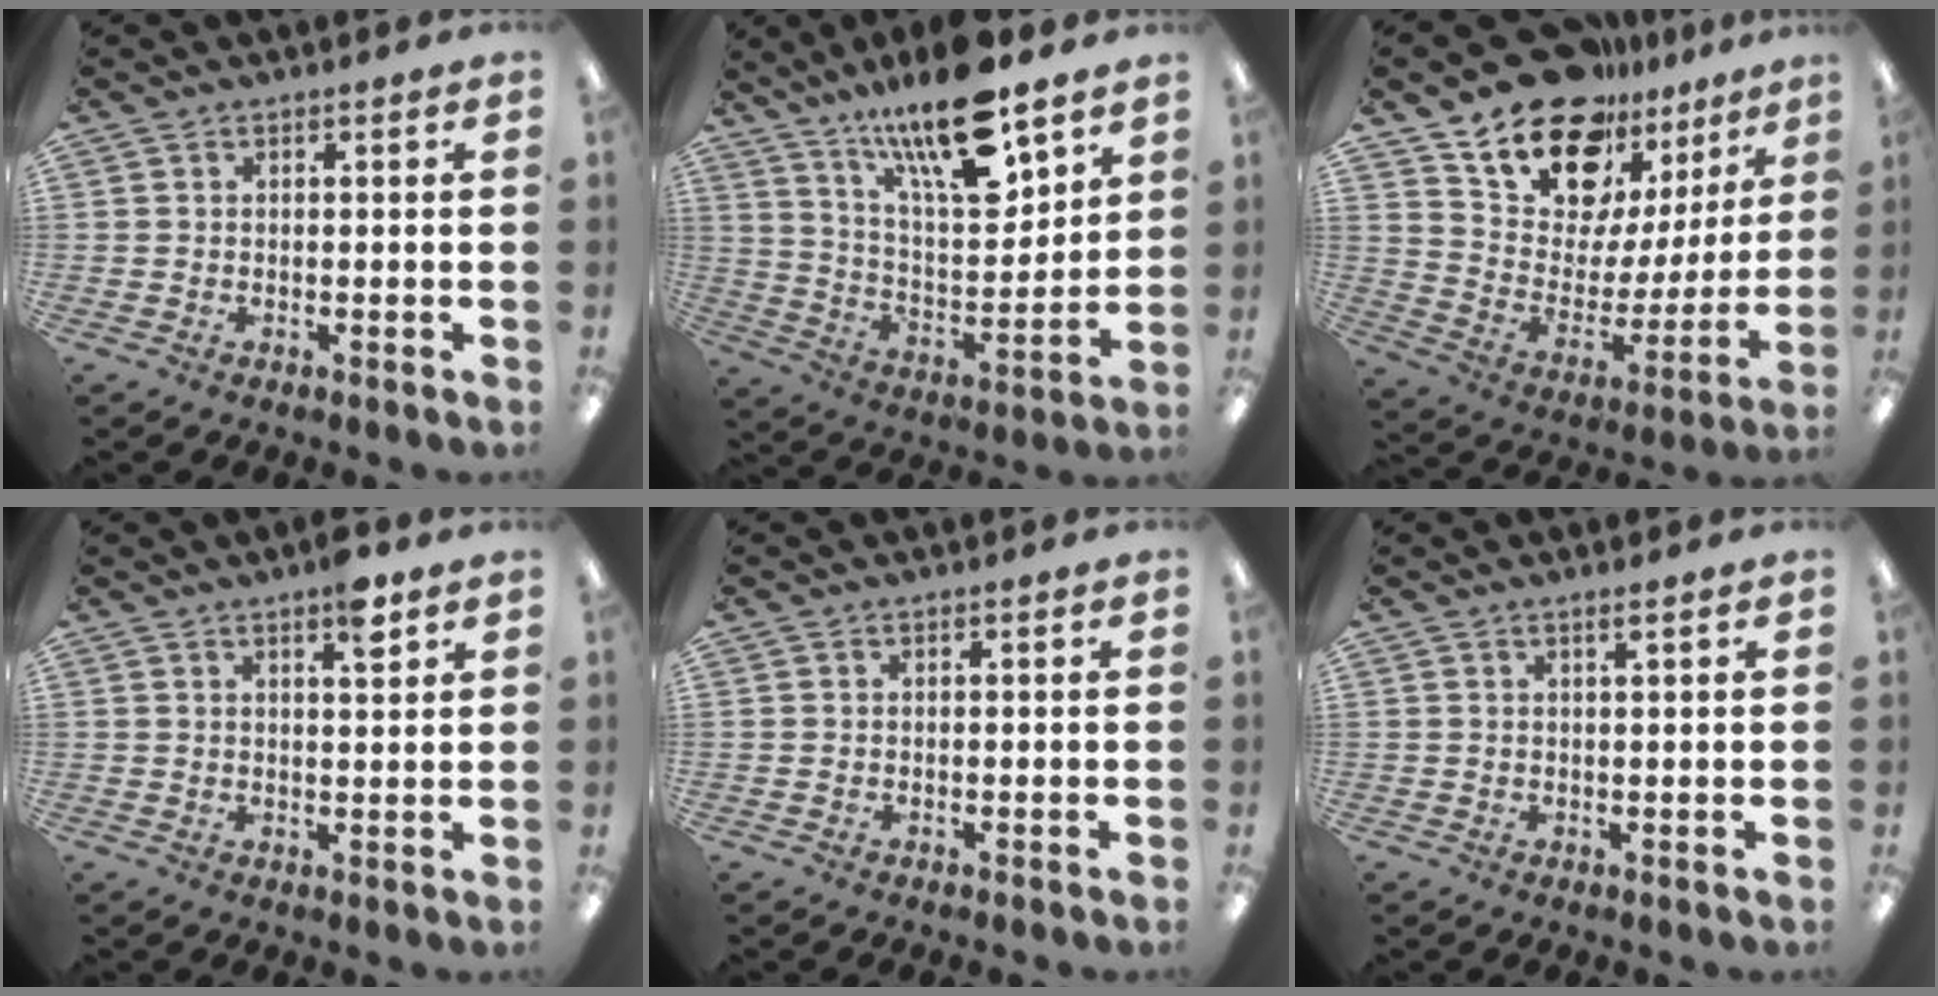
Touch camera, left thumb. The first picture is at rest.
{"total": 19.3, "force": [14.1, 5.5, 12.0], "torque": [-0.208, -0.087, 0.235]}
{"total": 18.9, "force": [14.5, 10.1, 6.7], "torque": [-0.133, -0.107, 0.261]}
{"total": 5.4, "force": [3.5, 1.5, 3.8], "torque": [-0.051, -0.013, 0.055]}
{"total": 0.0}
{"total": 1.3, "force": [1.0, 0.0, 0.8], "torque": [-0.019, -0.002, 0.017]}